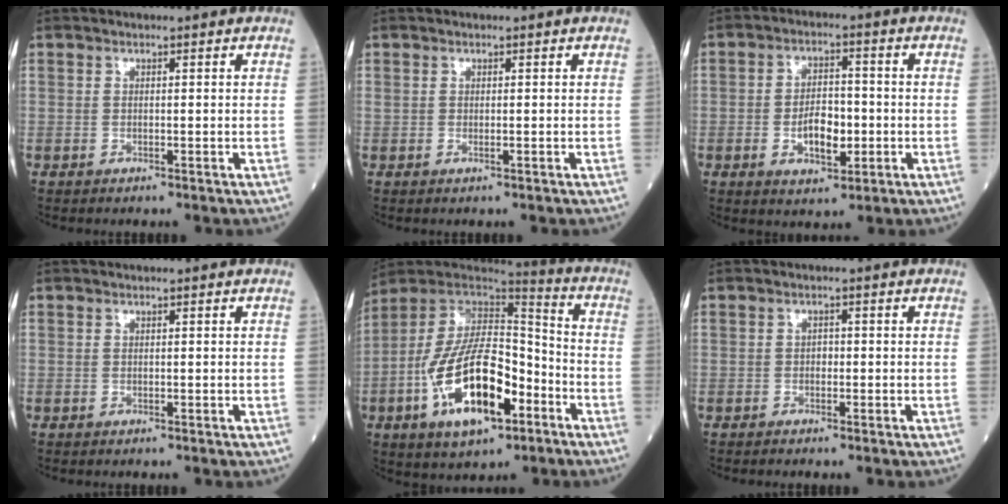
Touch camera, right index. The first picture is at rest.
{"total": 0.5, "force": [-0.1, 0.2, 0.5], "torque": [-0.012, -0.002, 0.000]}
{"total": 6.8, "force": [-1.5, 3.4, 5.7], "torque": [-0.101, 0.004, -0.021]}
{"total": 0.0}
{"total": 19.7, "force": [-7.5, 7.8, 16.5], "torque": [-0.320, 0.000, -0.127]}
{"total": 1.0, "force": [-0.5, 0.7, 0.5], "torque": [-0.004, 0.003, -0.010]}